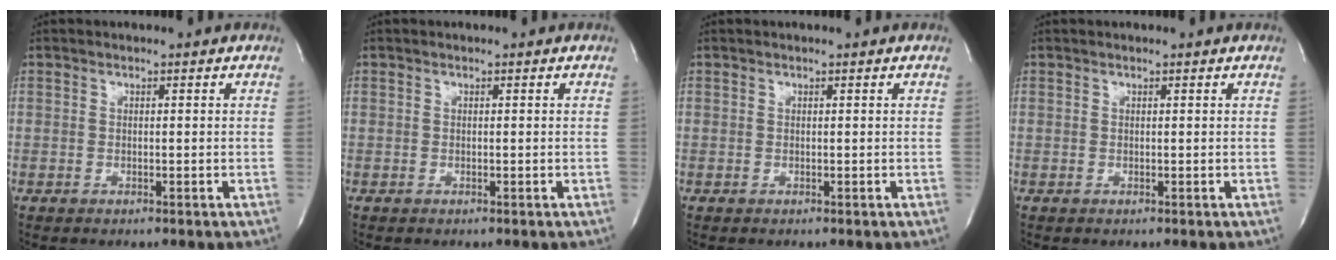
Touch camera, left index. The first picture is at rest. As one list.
[{"total": 0.0}, {"total": 0.0}, {"total": 0.0}]